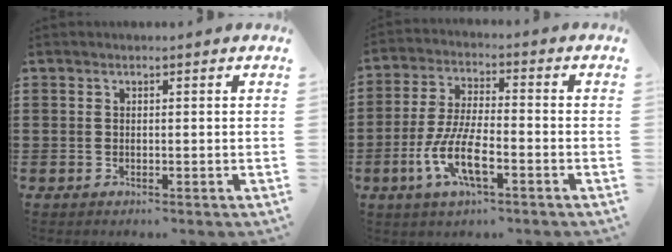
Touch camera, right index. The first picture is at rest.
{"total": 8.9, "force": [-3.6, 2.6, 7.7], "torque": [-0.179, -0.015, -0.073]}